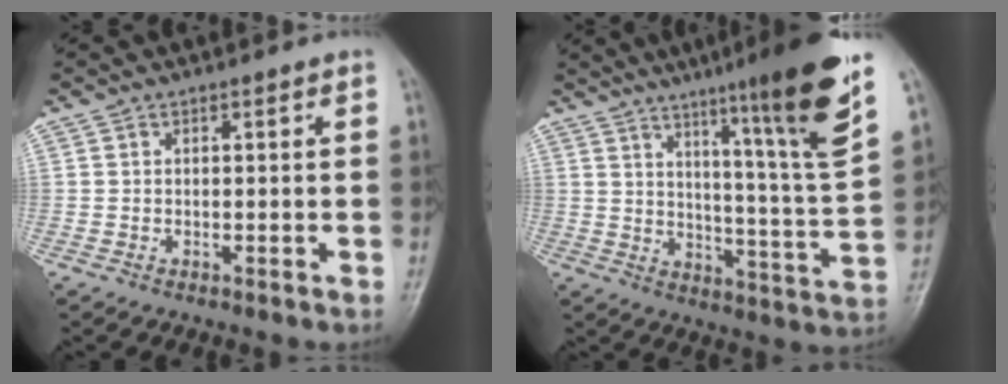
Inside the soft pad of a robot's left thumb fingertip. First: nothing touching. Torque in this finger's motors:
{"motor_torque": [2.32, 1.88, 1.81, -0.96, 0.09]}